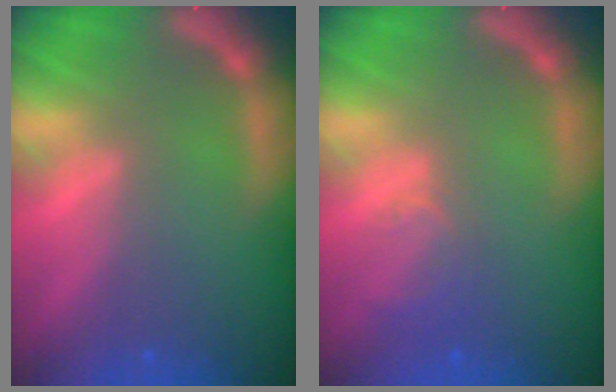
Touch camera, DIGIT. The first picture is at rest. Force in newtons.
{"total": 2.5}